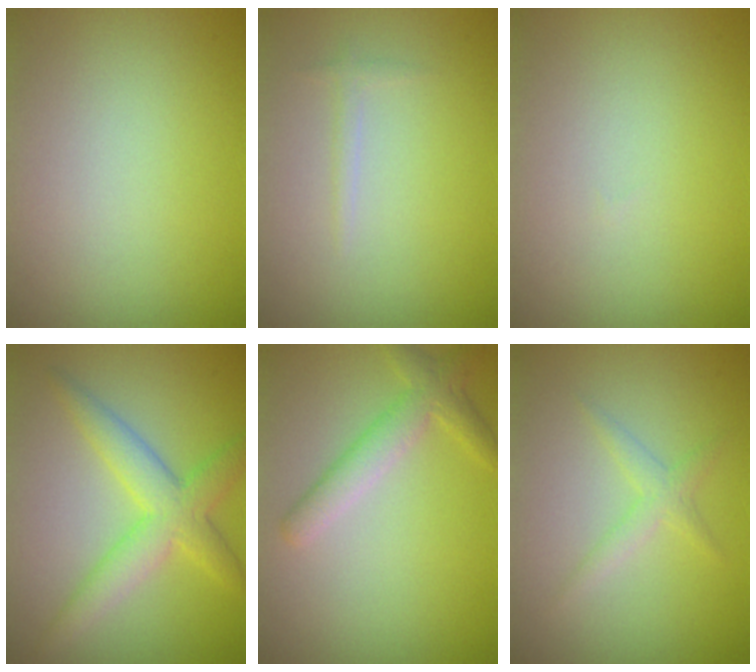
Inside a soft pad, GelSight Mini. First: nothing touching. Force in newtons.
{"total": 0.8, "press": 0.8, "slide": 0.0}
{"total": 0.0}
{"total": 4.6, "press": 4.6, "slide": 0.1}
{"total": 2.9, "press": 2.9, "slide": 0.1}
{"total": 1.6, "press": 1.6, "slide": 0.1}